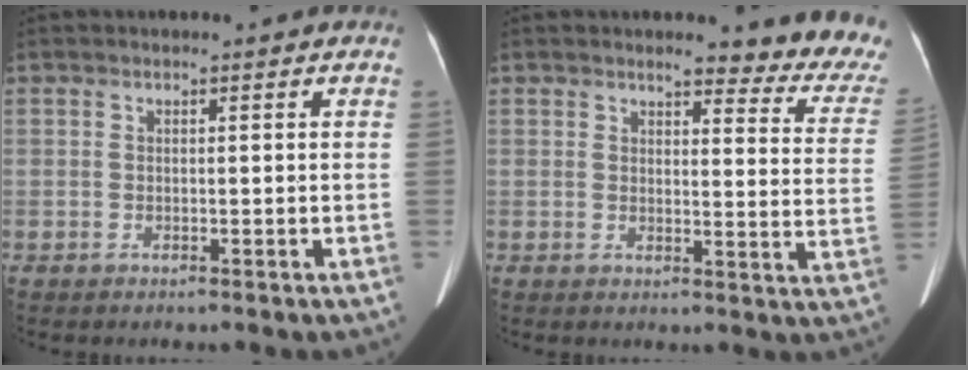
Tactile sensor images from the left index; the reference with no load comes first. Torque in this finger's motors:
{"motor_torque": [0.96, -1.18, 0.25, 0.04]}